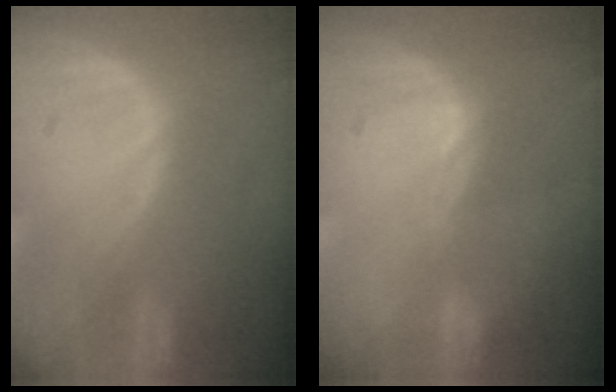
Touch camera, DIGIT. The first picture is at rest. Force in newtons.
{"total": 1.0, "press": 0.7, "slide": 0.7}